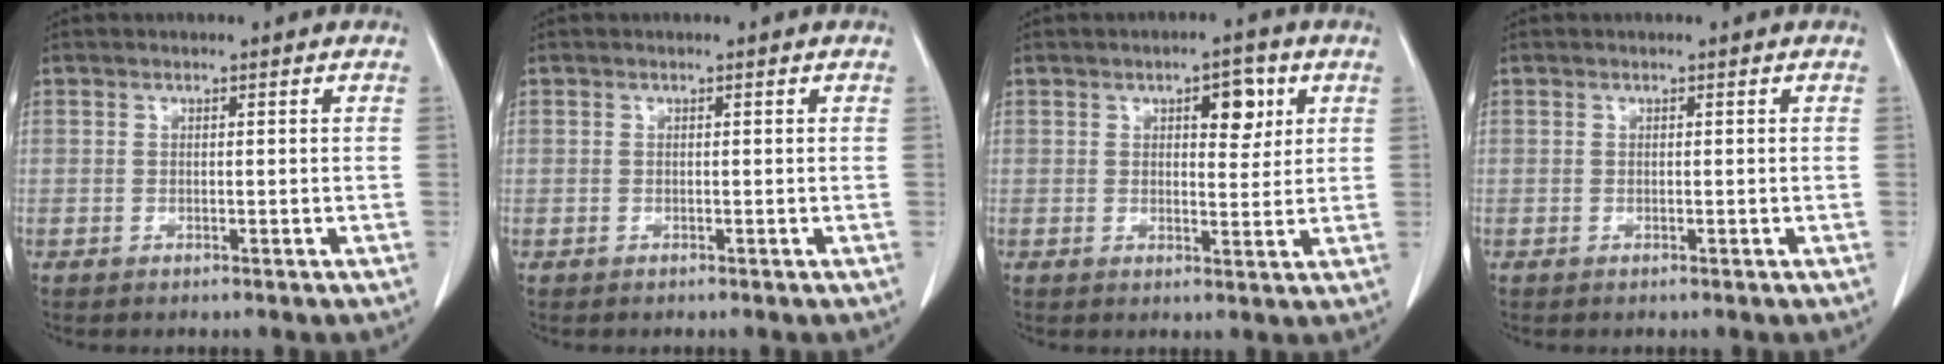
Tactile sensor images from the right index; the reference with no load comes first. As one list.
[{"total": 0.0}, {"total": 5.1, "force": [2.1, 2.2, 4.1], "torque": [-0.054, 0.004, 0.029]}, {"total": 0.0}]